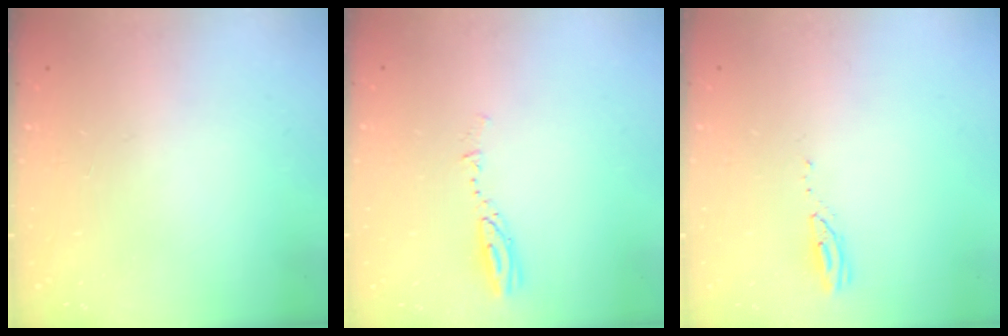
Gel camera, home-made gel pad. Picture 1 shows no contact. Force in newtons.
{"total": 3.7, "press": 3.7, "slide": 0.1}
{"total": 3.1, "press": 3.1, "slide": 0.2}